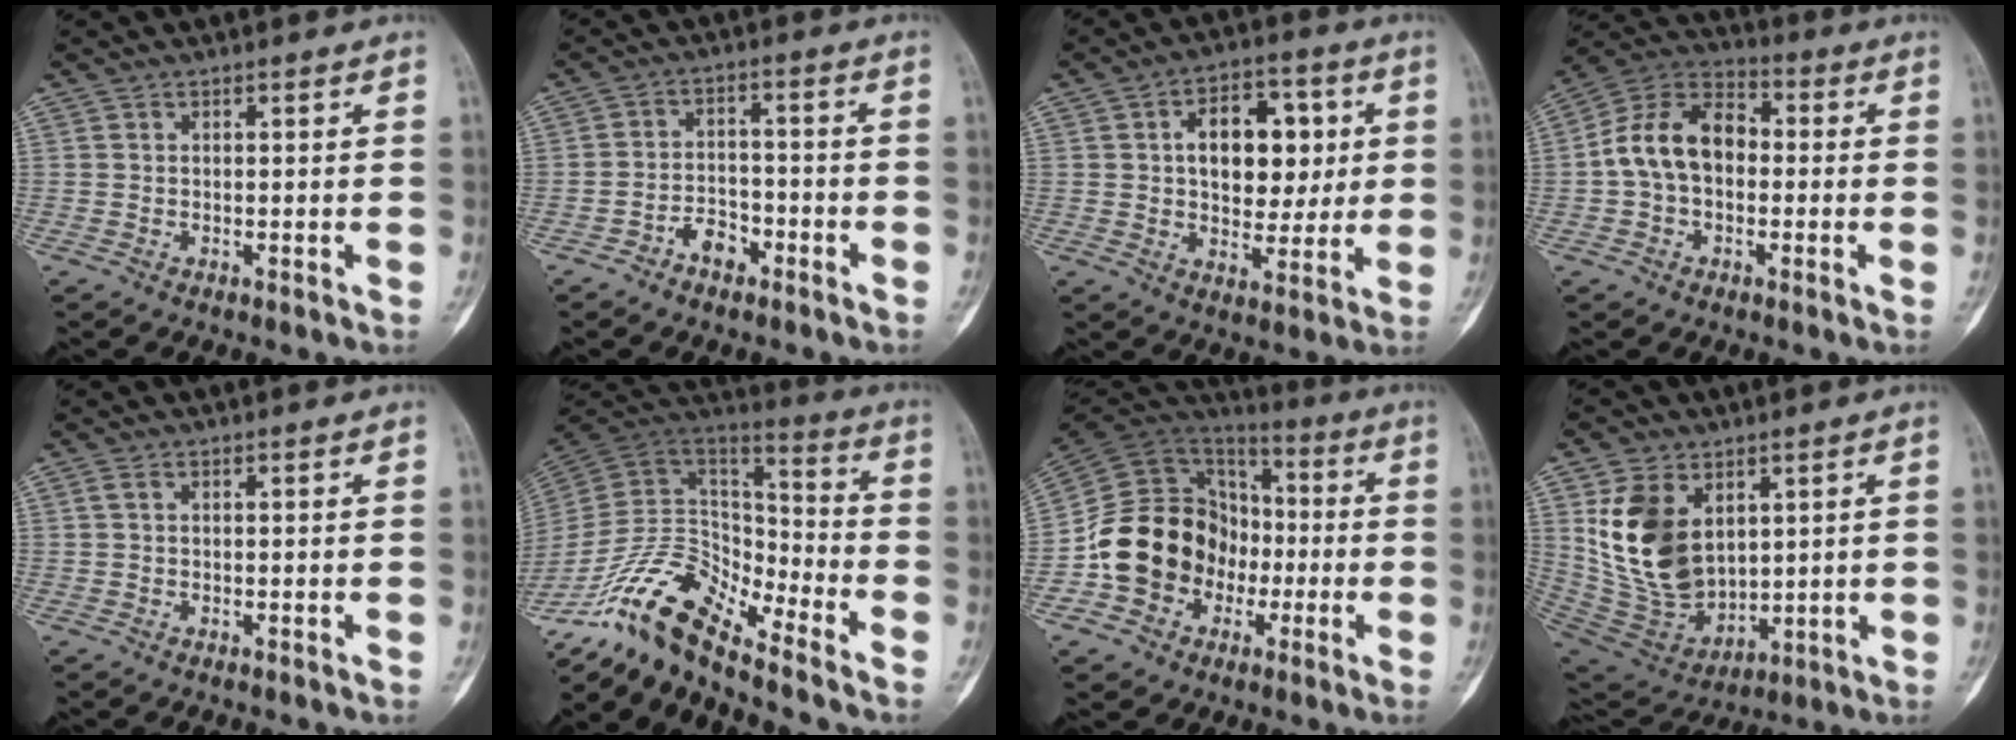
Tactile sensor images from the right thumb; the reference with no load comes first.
{"total": 5.1, "force": [-3.2, 3.2, 2.4], "torque": [-0.025, 0.037, -0.054]}
{"total": 14.2, "force": [2.6, 9.2, 10.5], "torque": [-0.109, 0.007, 0.039]}
{"total": 12.8, "force": [-0.5, 9.0, 9.2], "torque": [-0.154, 0.038, -0.022]}
{"total": 0.7, "force": [0.1, 0.4, 0.6], "torque": [-0.016, 0.002, 0.002]}
{"total": 15.7, "force": [-12.8, 4.8, 7.7], "torque": [-0.133, 0.094, -0.249]}
{"total": 18.5, "force": [-4.5, 15.7, 8.6], "torque": [-0.124, 0.069, -0.077]}
{"total": 16.9, "force": [4.8, 11.5, 11.4], "torque": [-0.189, -0.028, 0.120]}